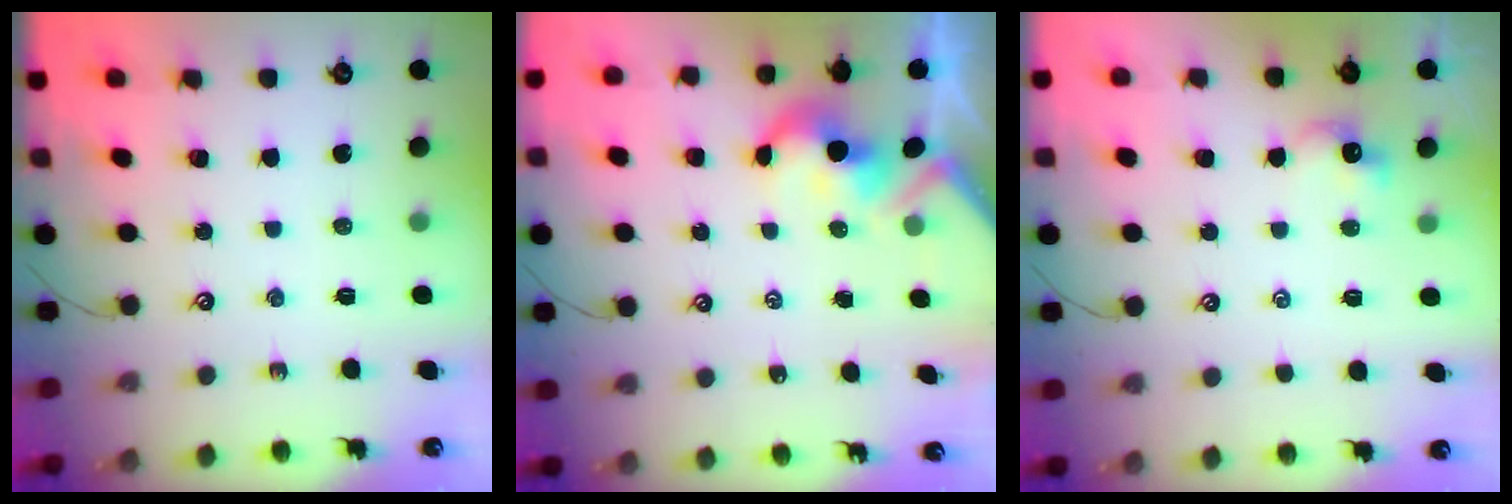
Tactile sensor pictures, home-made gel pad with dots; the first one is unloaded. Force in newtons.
{"total": 3.8, "press": 3.8, "slide": 0.6}
{"total": 2.1, "press": 2.1, "slide": 0.3}